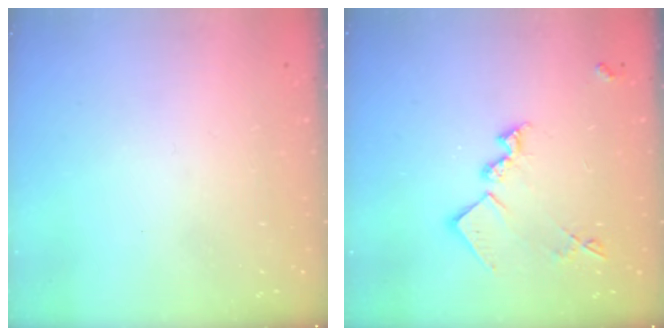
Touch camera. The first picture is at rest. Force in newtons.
{"total": 13.9, "press": 13.9, "slide": 0.7}